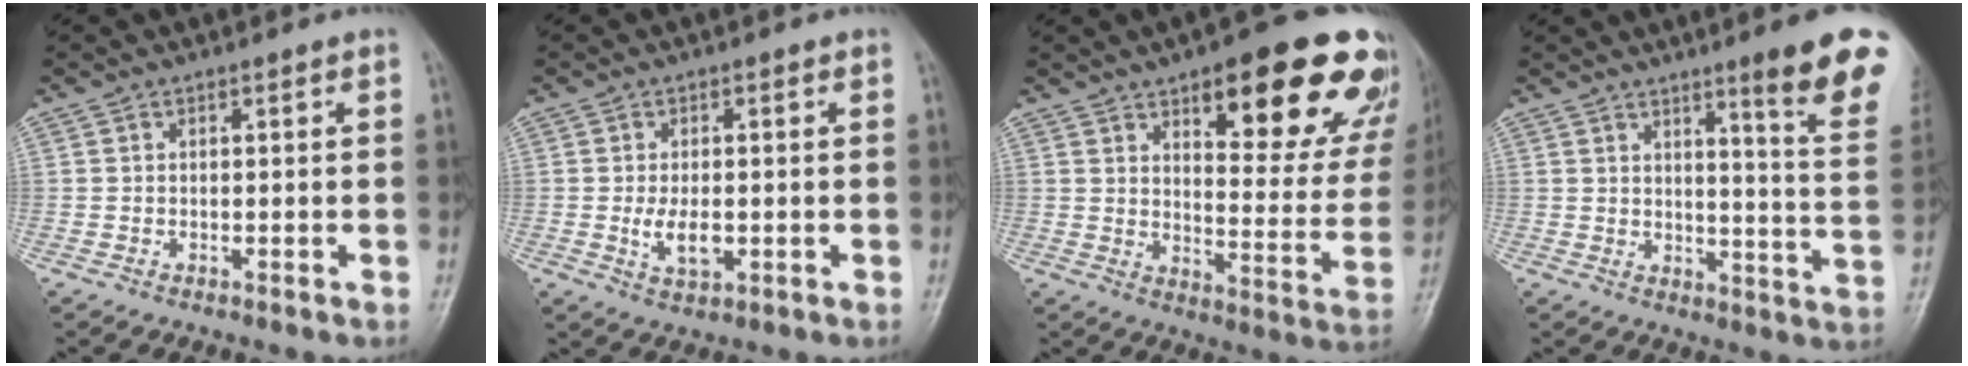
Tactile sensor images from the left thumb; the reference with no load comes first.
{"total": 5.0, "force": [-0.7, 2.8, 4.1], "torque": [-0.069, -0.007, -0.010]}
{"total": 24.3, "force": [13.9, 8.6, 18.0], "torque": [-0.177, -0.052, 0.186]}
{"total": 14.4, "force": [8.6, 1.1, 11.5], "torque": [-0.126, -0.050, 0.105]}